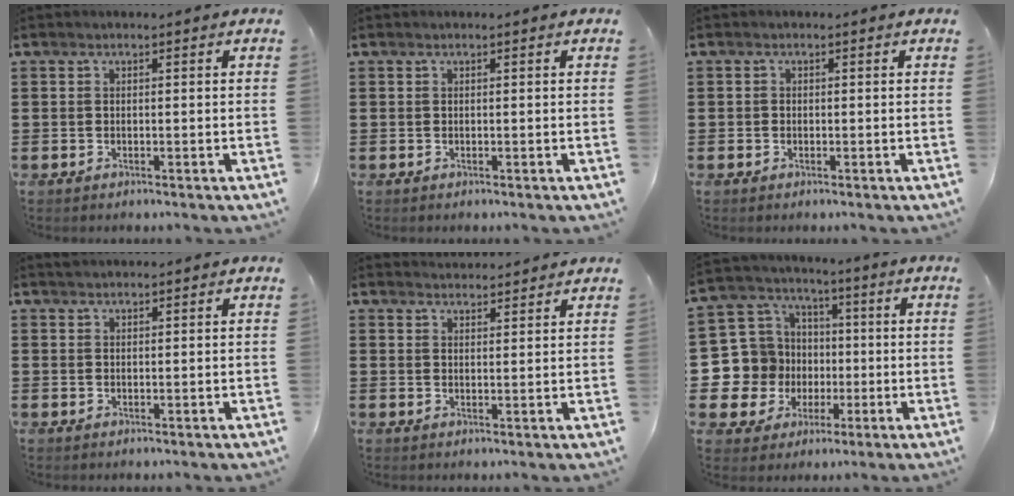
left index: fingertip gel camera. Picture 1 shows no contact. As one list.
[{"total": 0.0}, {"total": 0.7, "force": [-0.2, 0.6, 0.0], "torque": [-0.002, 0.004, -0.005]}, {"total": 0.9, "force": [0.9, 0.2, 0.1], "torque": [-0.002, 0.000, 0.018]}, {"total": 2.2, "force": [2.2, 0.1, -0.1], "torque": [-0.003, -0.003, 0.043]}, {"total": 12.2, "force": [-1.5, 11.8, 2.7], "torque": [-0.131, 0.001, -0.015]}]